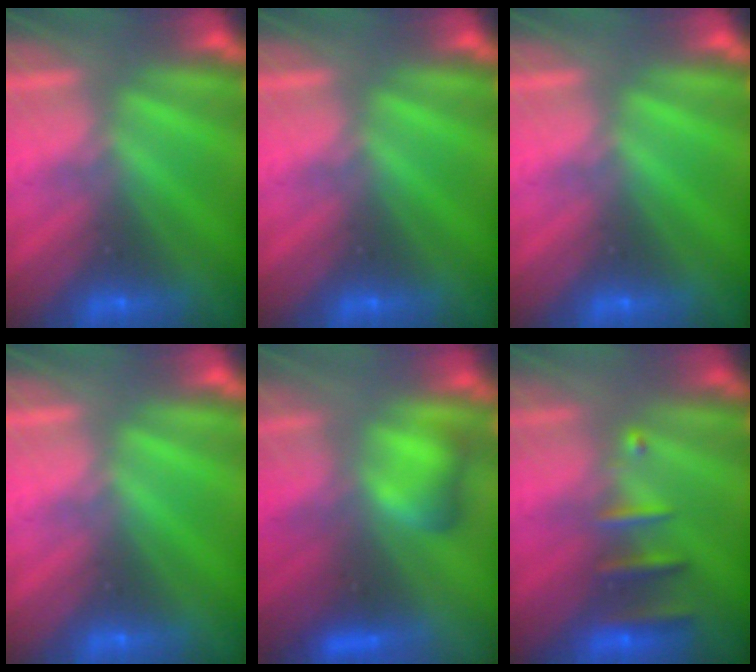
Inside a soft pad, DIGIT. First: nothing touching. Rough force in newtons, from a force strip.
{"total": 0.0}
{"total": 0.0}
{"total": 0.0}
{"total": 5.7}
{"total": 2.5}